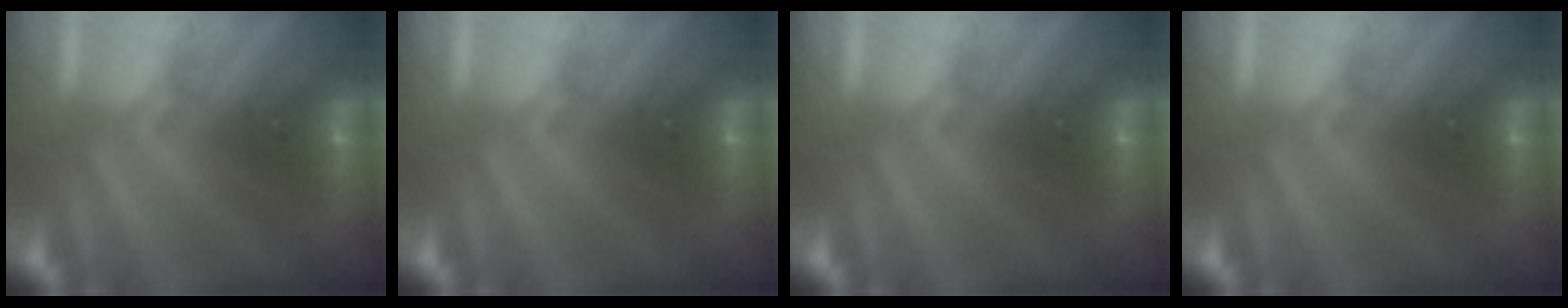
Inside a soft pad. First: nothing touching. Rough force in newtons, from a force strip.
{"total": 0.0}
{"total": 0.0}
{"total": 0.0}